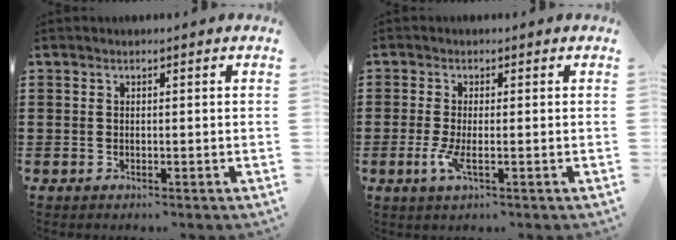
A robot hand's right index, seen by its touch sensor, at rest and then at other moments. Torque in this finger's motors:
{"motor_torque": [0.19, -0.02, 0.08, 0.07]}